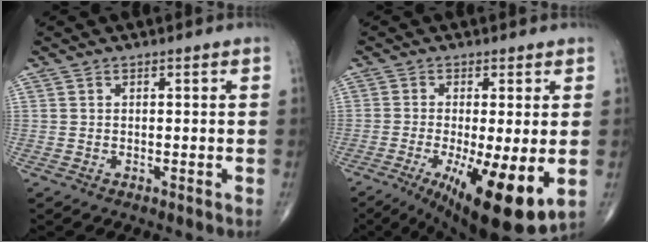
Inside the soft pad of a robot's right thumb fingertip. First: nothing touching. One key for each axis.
{"total": 15.8, "fx": -4.4, "fy": 4.0, "fz": 14.6, "tx": -0.213, "ty": -0.028, "tz": -0.056}